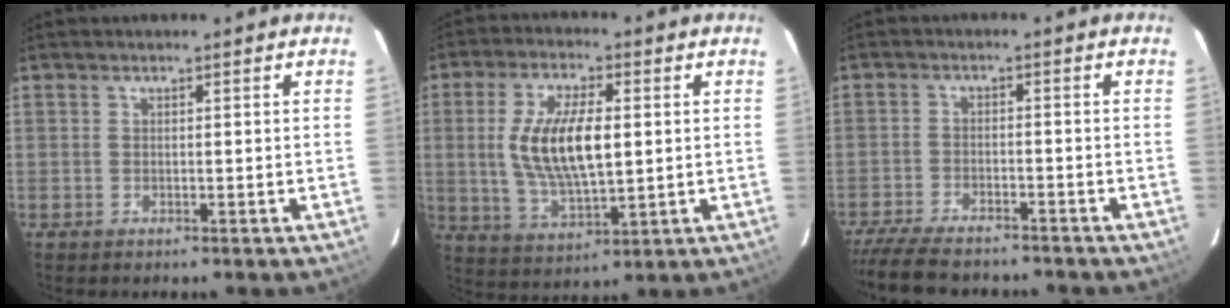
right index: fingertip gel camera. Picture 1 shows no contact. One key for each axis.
{"total": 13.4, "fx": 1.2, "fy": 5.5, "fz": 12.1, "tx": -0.232, "ty": -0.002, "tz": 0.028}
{"total": 13.7, "fx": -11.8, "fy": 3.6, "fz": 6.0, "tx": -0.139, "ty": -0.031, "tz": -0.191}